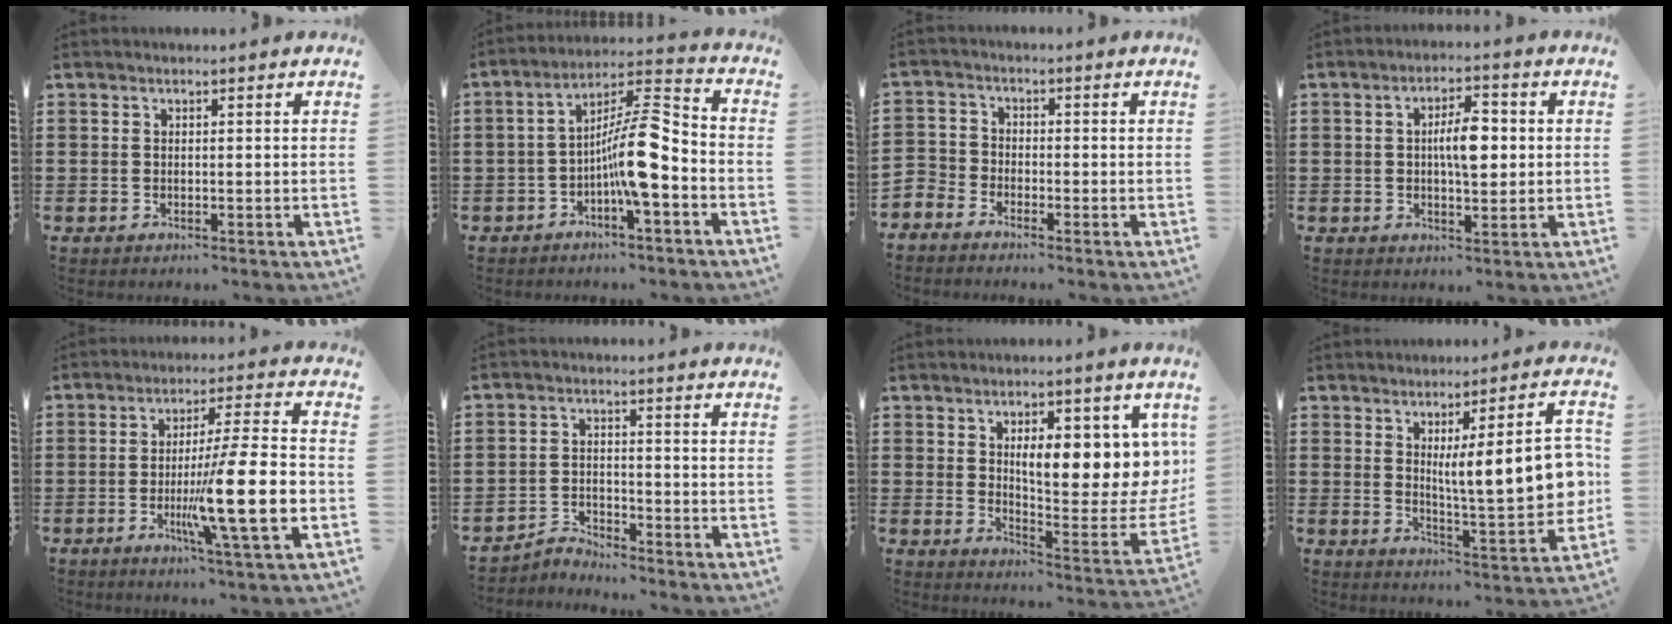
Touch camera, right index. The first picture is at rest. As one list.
[{"total": 11.1, "force": [-3.2, 2.3, 10.4], "torque": [-0.196, 0.006, -0.062]}, {"total": 2.7, "force": [-2.5, 1.0, -0.1], "torque": [-0.016, -0.001, -0.058]}, {"total": 5.8, "force": [0.5, 2.1, 5.4], "torque": [-0.087, 0.003, 0.001]}, {"total": 14.4, "force": [-3.8, 1.3, 13.9], "torque": [-0.232, -0.016, -0.070]}, {"total": 2.9, "force": [-2.9, 0.5, 0.0], "torque": [-0.009, 0.003, -0.061]}, {"total": 10.1, "force": [4.0, 3.8, 8.5], "torque": [-0.110, -0.038, 0.059]}, {"total": 12.0, "force": [1.7, 2.6, 11.6], "torque": [-0.166, -0.013, 0.024]}]